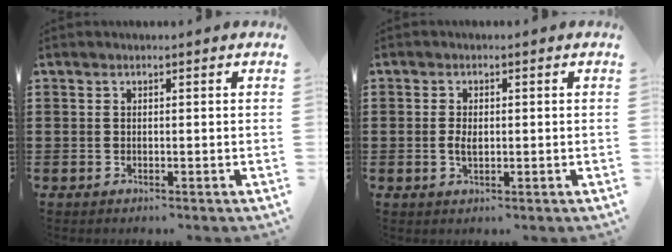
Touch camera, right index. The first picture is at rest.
{"total": 2.2, "force": [-0.2, 1.1, 1.9], "torque": [-0.044, 0.000, -0.006]}